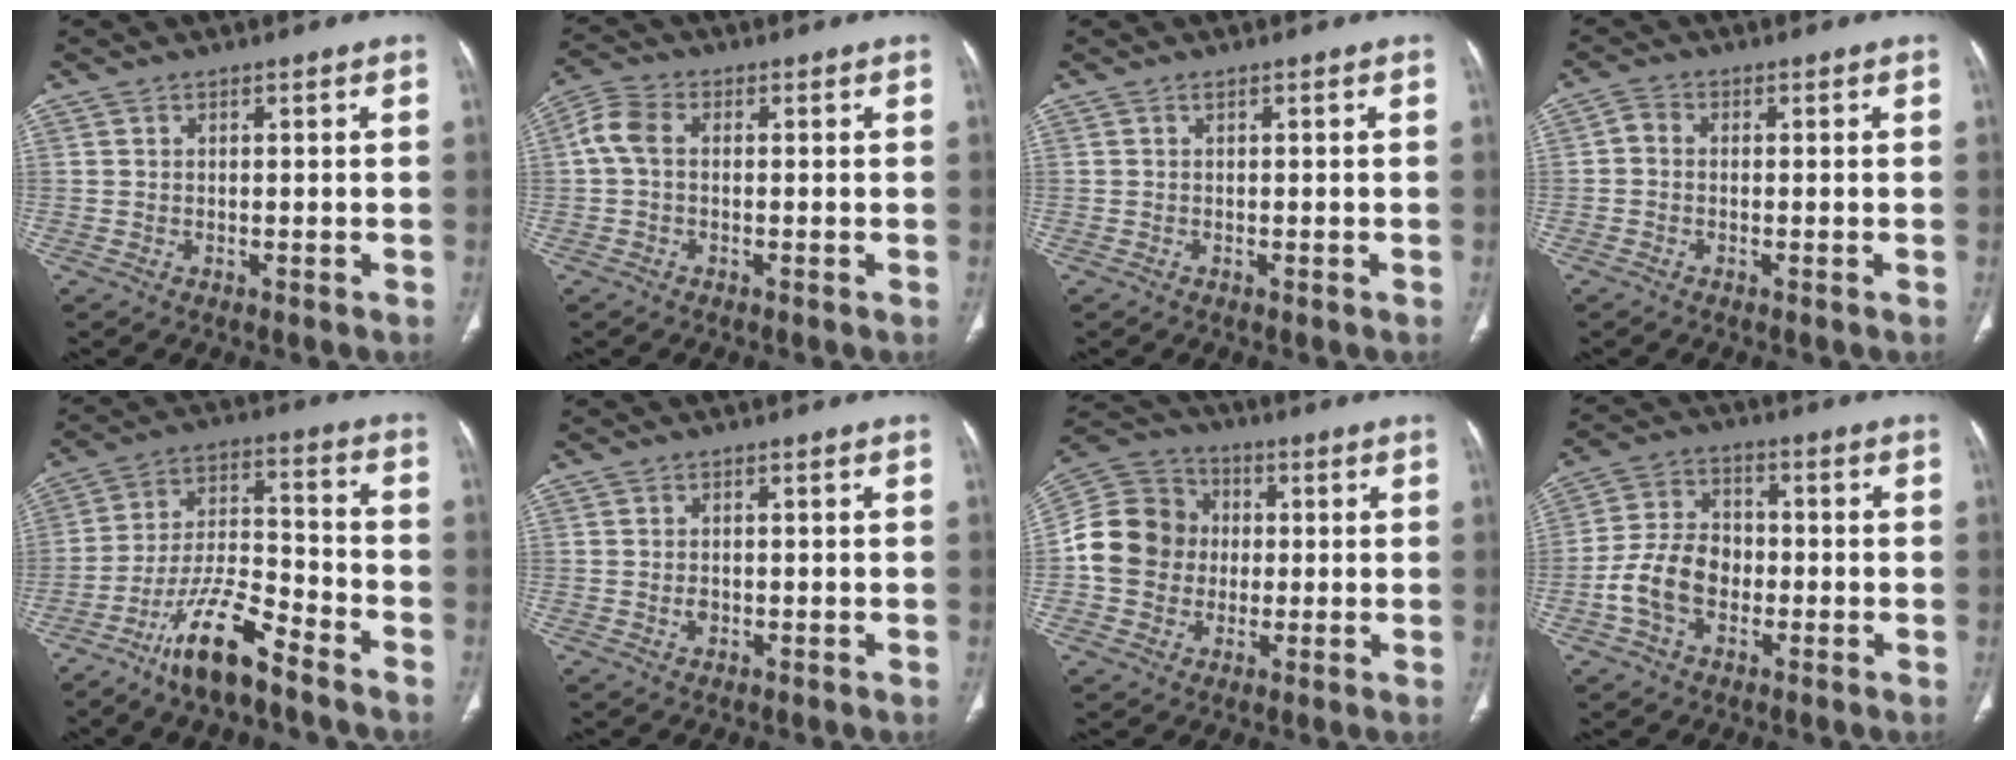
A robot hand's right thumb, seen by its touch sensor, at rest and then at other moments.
{"total": 4.9, "force": [0.3, 3.3, 3.6], "torque": [-0.081, 0.014, -0.002]}
{"total": 0.0}
{"total": 2.1, "force": [-0.4, 1.5, 1.3], "torque": [-0.020, 0.006, -0.017]}
{"total": 13.5, "force": [-9.6, 3.4, 8.8], "torque": [-0.167, 0.066, -0.179]}
{"total": 1.4, "force": [-0.2, 1.0, 0.9], "torque": [-0.014, 0.001, -0.003]}
{"total": 13.9, "force": [-0.5, 12.5, 6.0], "torque": [-0.101, 0.029, -0.013]}
{"total": 10.2, "force": [-2.6, 7.4, 6.6], "torque": [-0.117, 0.031, -0.055]}